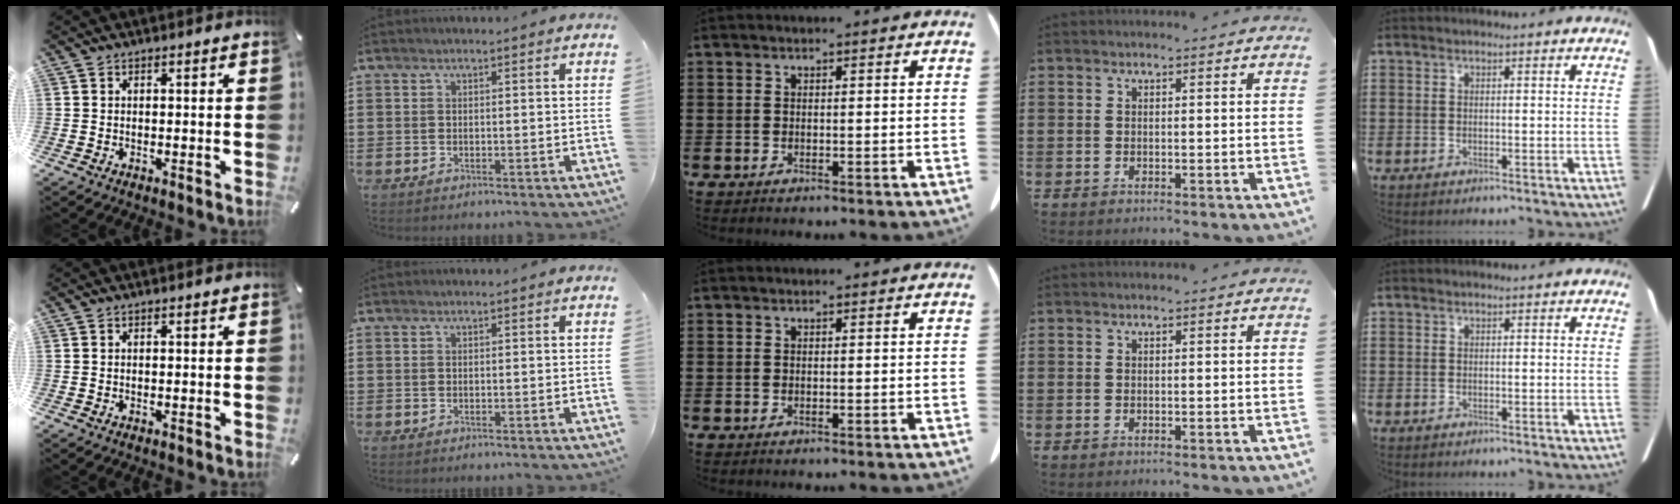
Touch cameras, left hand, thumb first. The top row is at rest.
{}